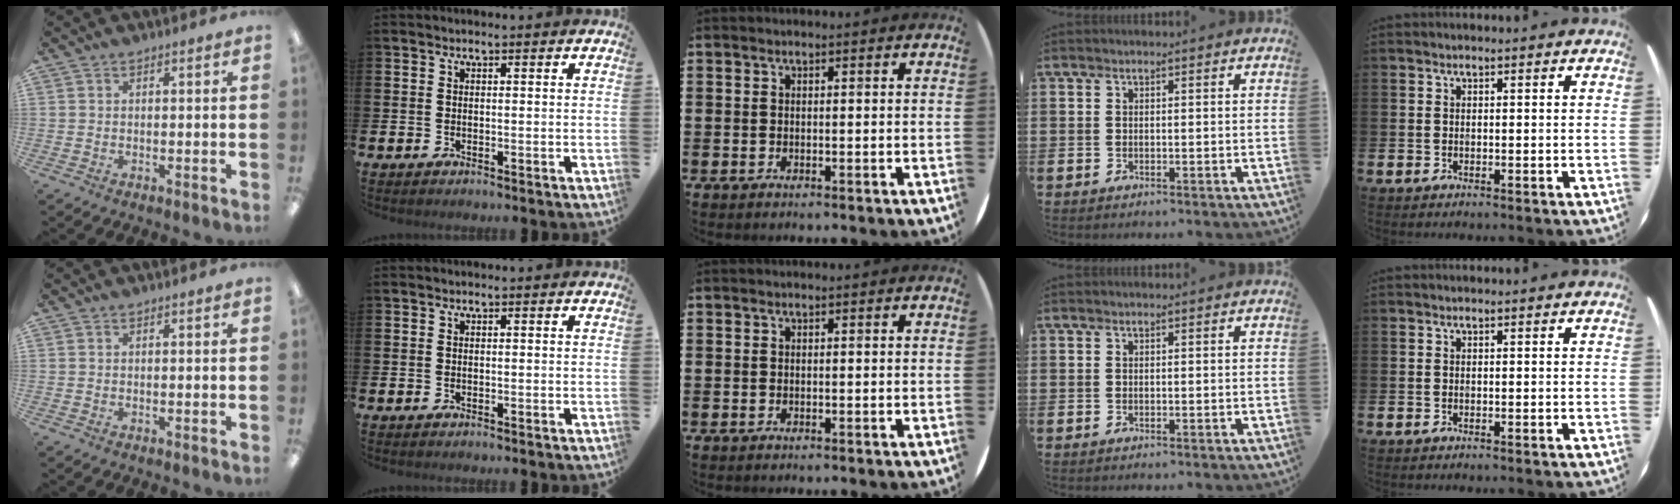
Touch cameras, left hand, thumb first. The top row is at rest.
{}